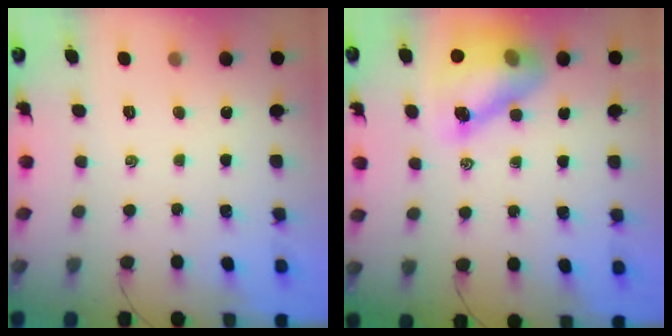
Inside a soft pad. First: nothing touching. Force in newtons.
{"total": 12.7, "press": 12.2, "slide": 3.6}